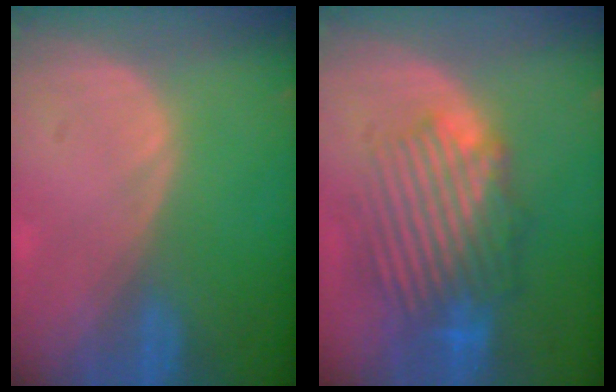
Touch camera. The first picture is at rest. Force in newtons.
{"total": 9.6, "press": 9.0, "slide": 3.3}